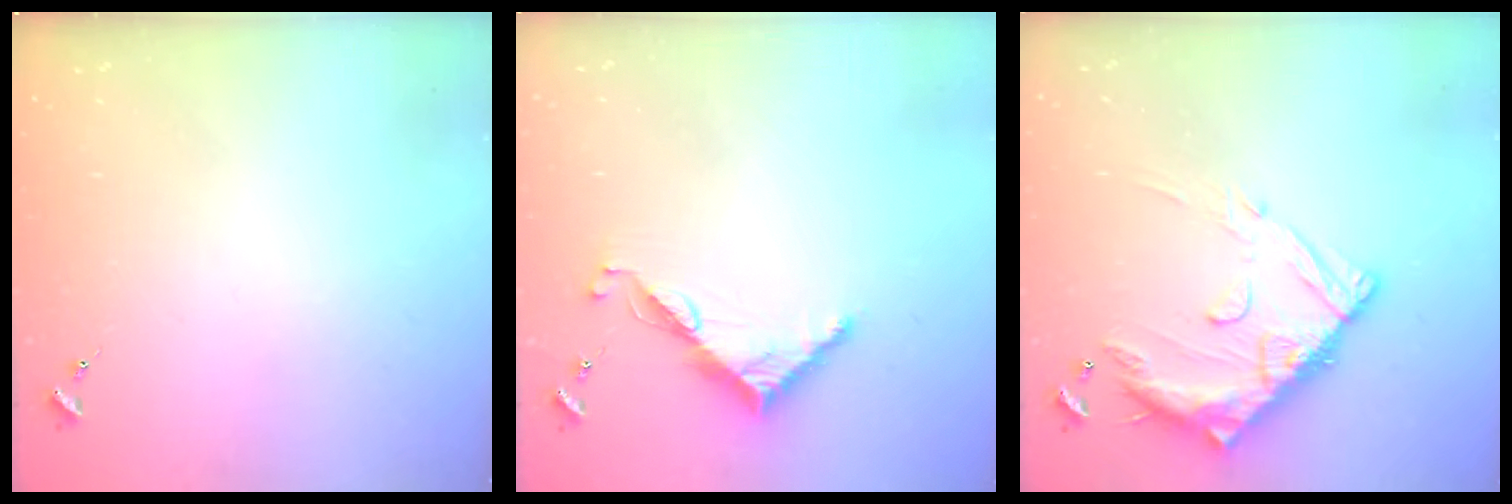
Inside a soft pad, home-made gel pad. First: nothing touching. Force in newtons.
{"total": 7.6, "press": 7.5, "slide": 0.6}
{"total": 16.1, "press": 16.0, "slide": 1.3}